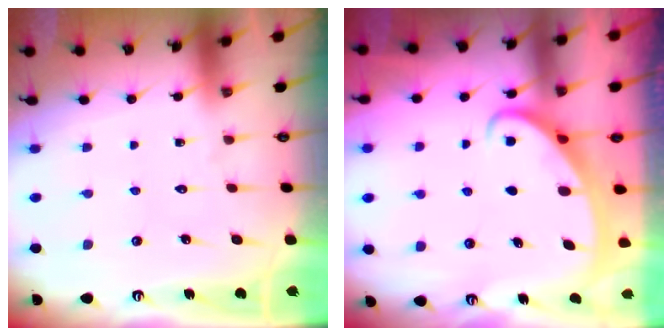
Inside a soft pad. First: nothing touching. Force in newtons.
{"total": 2.6, "press": 2.6, "slide": 0.4}